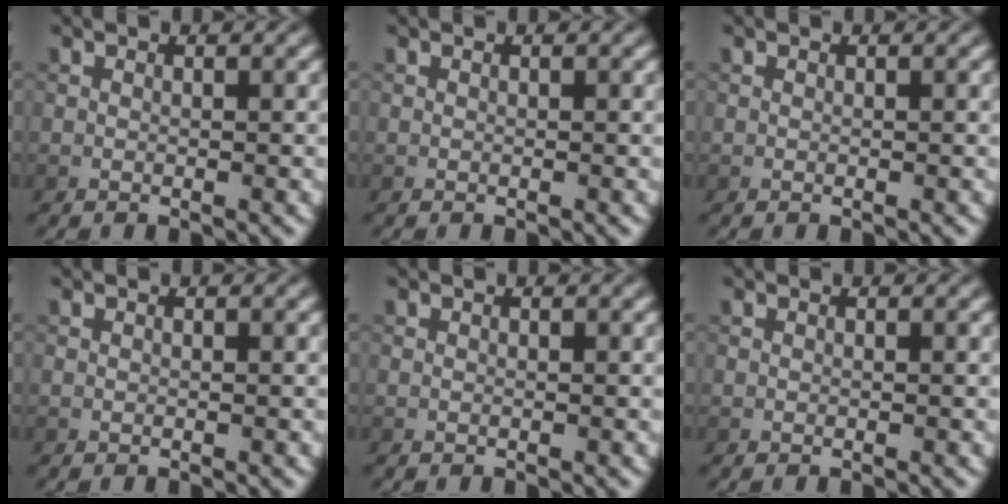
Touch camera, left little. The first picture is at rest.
{"total": 0.0}
{"total": 0.0}
{"total": 0.0}
{"total": 0.0}
{"total": 0.0}